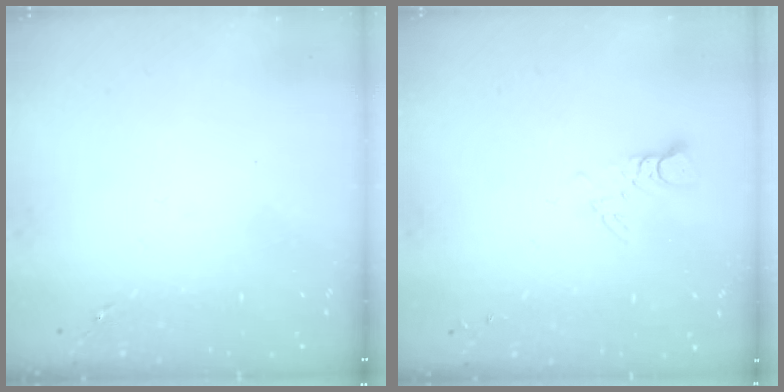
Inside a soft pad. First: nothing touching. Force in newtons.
{"total": 4.5, "press": 4.5, "slide": 0.5}